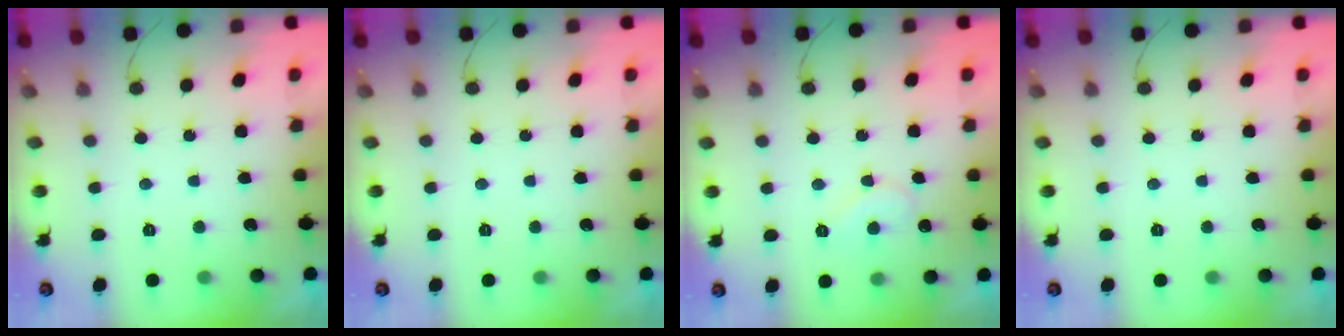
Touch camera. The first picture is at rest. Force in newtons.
{"total": 0.0}
{"total": 6.1, "press": 6.1, "slide": 0.5}
{"total": 0.0}